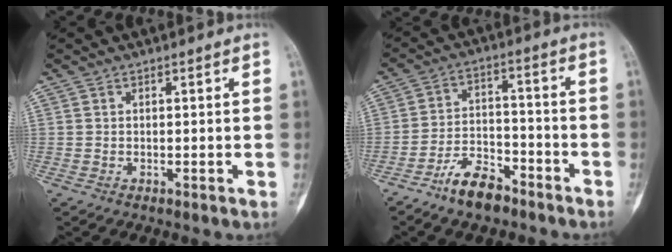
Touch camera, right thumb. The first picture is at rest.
{"total": 8.9, "force": [-6.5, 3.9, 4.7], "torque": [-0.075, 0.047, -0.121]}